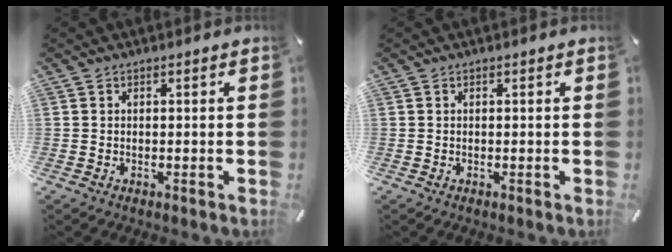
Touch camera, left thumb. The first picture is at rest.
{"total": 0.0}